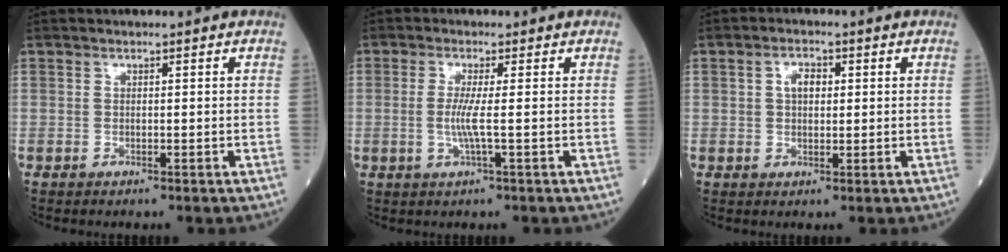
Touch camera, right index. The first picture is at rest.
{"total": 3.6, "force": [-0.2, -0.2, 3.6], "torque": [-0.082, -0.006, -0.007]}
{"total": 3.1, "force": [0.7, 1.8, 2.4], "torque": [-0.043, 0.008, 0.012]}